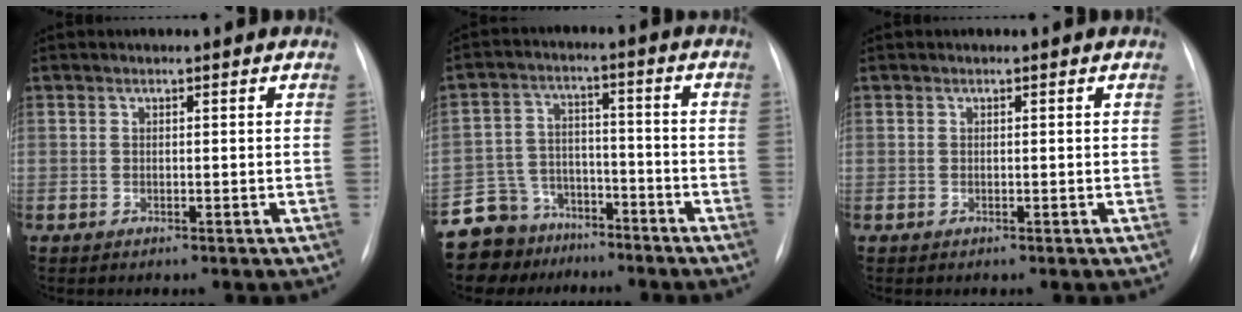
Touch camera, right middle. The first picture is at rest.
{"total": 10.9, "force": [-8.6, 6.6, 0.0], "torque": [-0.017, 0.048, -0.147]}
{"total": 0.0}